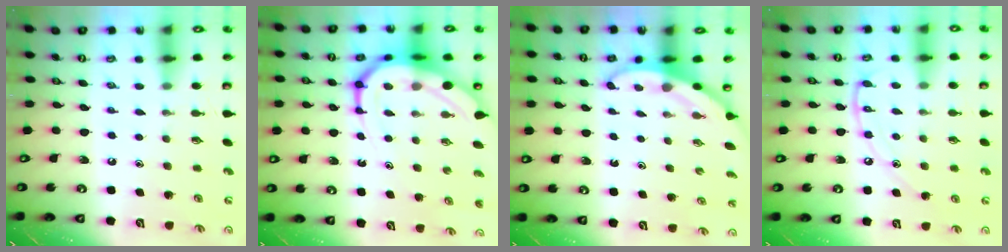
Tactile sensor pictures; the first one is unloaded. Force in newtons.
{"total": 13.6, "press": 13.5, "slide": 1.5}
{"total": 3.2, "press": 3.2, "slide": 0.1}
{"total": 11.2, "press": 11.2, "slide": 1.2}